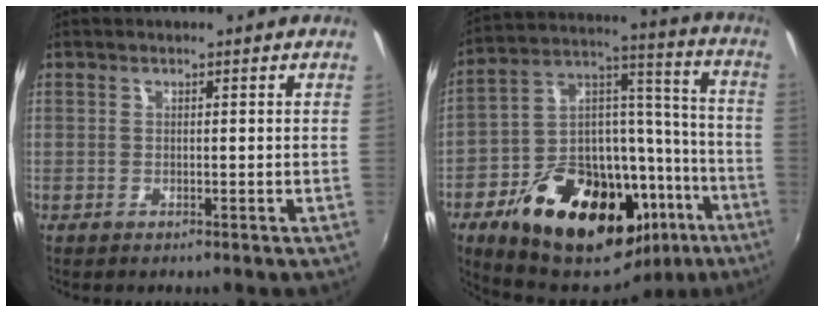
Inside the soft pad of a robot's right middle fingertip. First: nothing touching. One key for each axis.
{"total": 31.9, "fx": -17.5, "fy": 16.8, "fz": 20.7, "tx": -0.339, "ty": 0.043, "tz": -0.241}